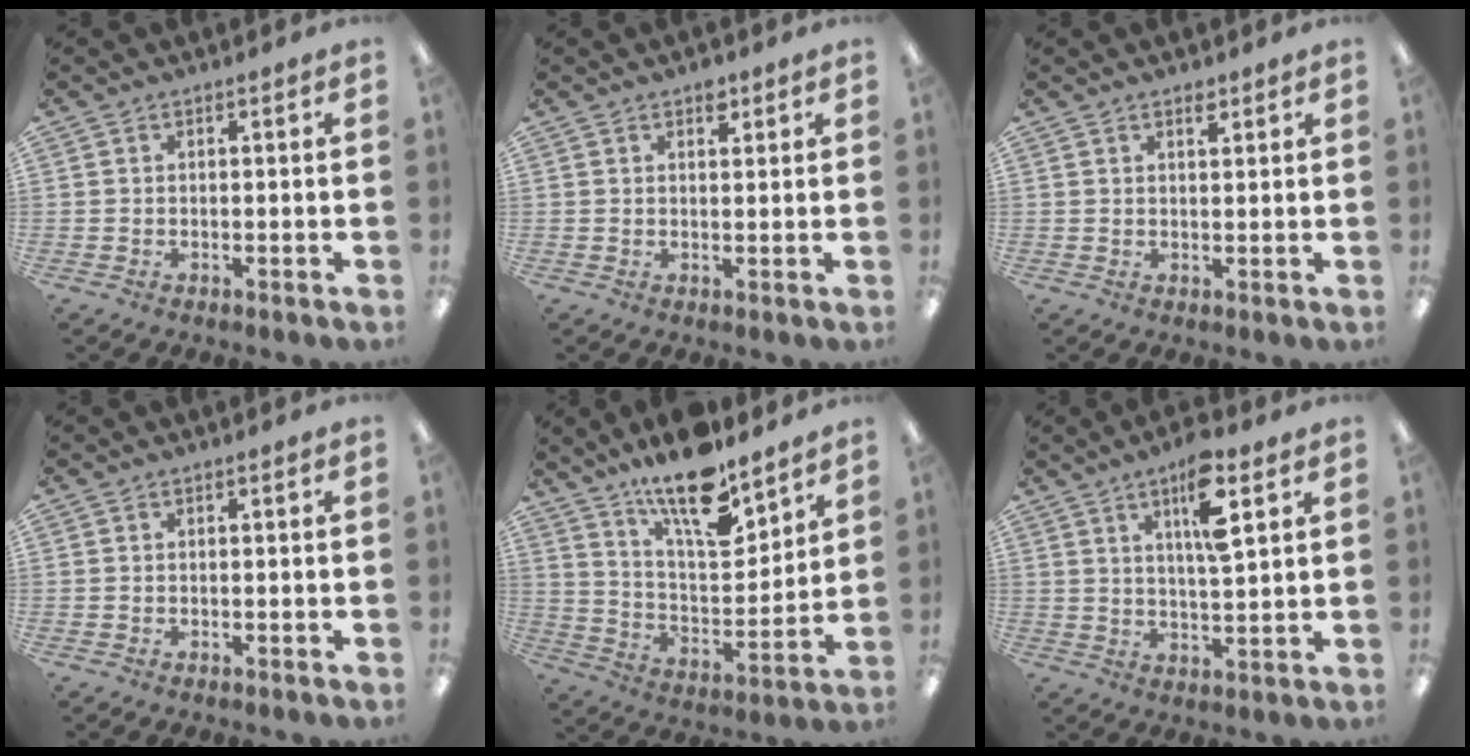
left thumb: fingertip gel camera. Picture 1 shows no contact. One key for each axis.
{"total": 2.9, "fx": 1.9, "fy": 1.6, "fz": 1.5, "tx": -0.008, "ty": -0.006, "tz": 0.028}
{"total": 2.1, "fx": 1.7, "fy": 0.8, "fz": 1.0, "tx": -0.007, "ty": -0.006, "tz": 0.027}
{"total": 0.0}
{"total": 16.9, "fx": 13.0, "fy": 5.2, "fz": 9.4, "tx": -0.170, "ty": -0.081, "tz": 0.221}
{"total": 9.8, "fx": 5.2, "fy": 2.7, "fz": 7.9, "tx": -0.125, "ty": -0.015, "tz": 0.082}